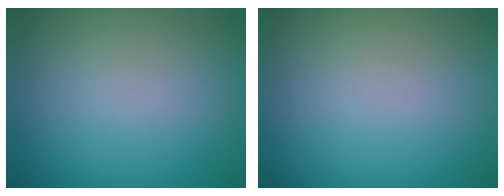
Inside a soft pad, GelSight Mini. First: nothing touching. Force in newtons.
{"total": 0.0}